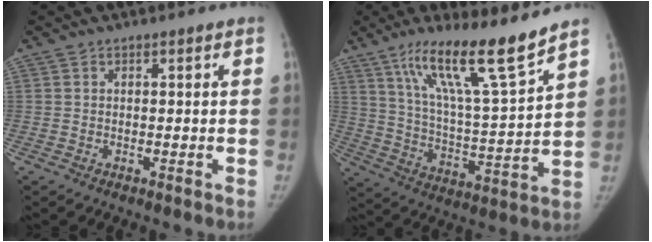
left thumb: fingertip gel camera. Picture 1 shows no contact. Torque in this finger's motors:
{"motor_torque": [0.19, 0.13, 1.53, -1.25, 0.13]}